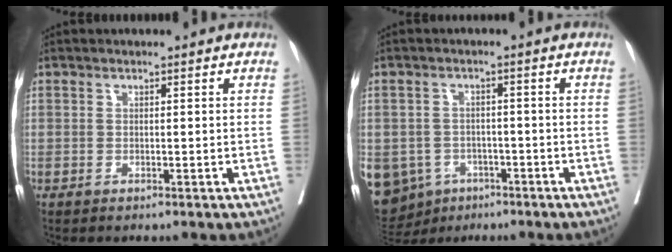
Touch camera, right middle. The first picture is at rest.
{"total": 16.1, "force": [-7.1, 13.3, 5.8], "torque": [-0.175, 0.006, -0.092]}